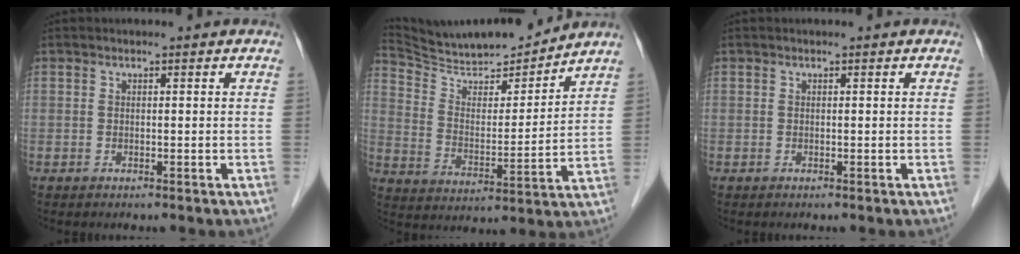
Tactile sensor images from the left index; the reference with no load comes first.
{"total": 14.6, "force": [14.0, 0.9, 4.0], "torque": [-0.078, -0.005, 0.245]}
{"total": 0.0}